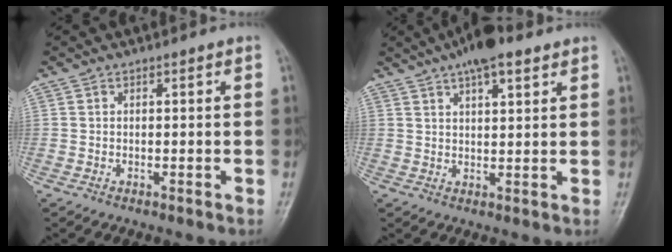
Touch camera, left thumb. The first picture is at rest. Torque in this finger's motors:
{"motor_torque": [1.13, 0.51, 0.86, -0.65, 0.03]}